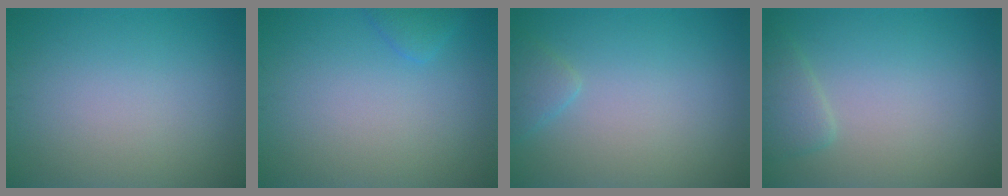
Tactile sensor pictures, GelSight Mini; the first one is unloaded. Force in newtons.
{"total": 1.3, "press": 1.3, "slide": 0.1}
{"total": 1.4, "press": 1.4, "slide": 0.2}
{"total": 1.9, "press": 1.9, "slide": 0.2}